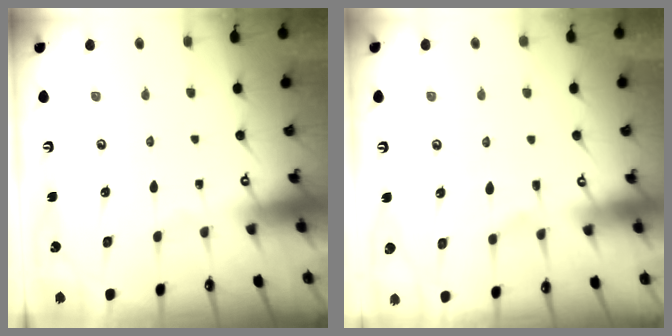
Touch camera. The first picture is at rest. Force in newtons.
{"total": 1.6, "press": 0.8, "slide": 1.4}